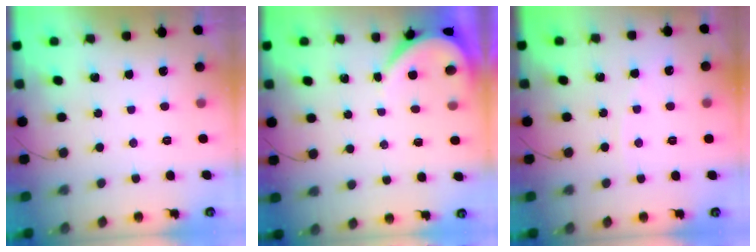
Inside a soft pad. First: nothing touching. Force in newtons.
{"total": 3.5, "press": 3.4, "slide": 0.5}
{"total": 2.8, "press": 2.8, "slide": 0.3}